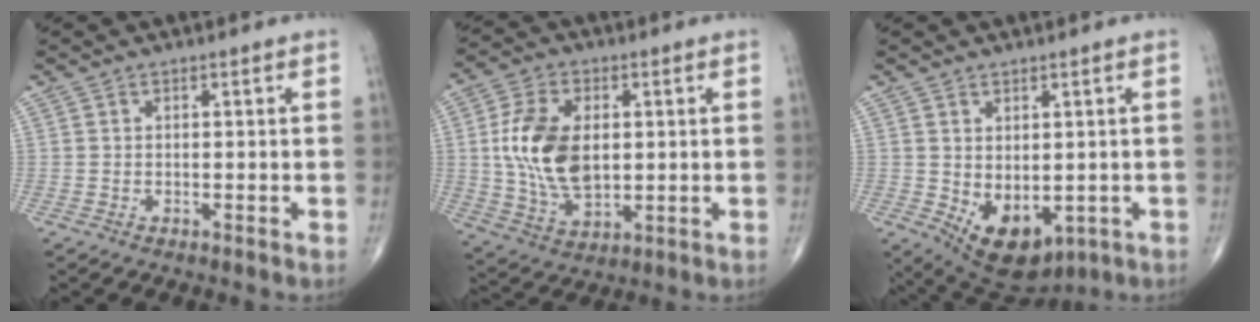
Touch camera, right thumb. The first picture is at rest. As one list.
[{"total": 14.3, "force": [1.5, 8.6, 11.3], "torque": [-0.205, -0.008, 0.032]}, {"total": 10.2, "force": [-2.1, 6.2, 7.9], "torque": [-0.101, -0.007, -0.005]}]